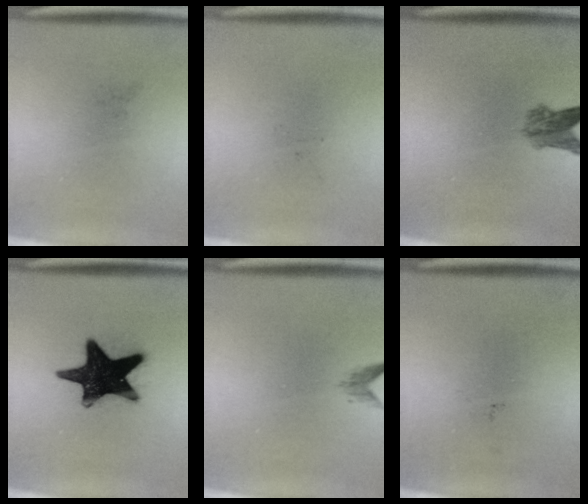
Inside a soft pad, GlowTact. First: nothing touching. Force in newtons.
{"total": 0.0}
{"total": 3.7}
{"total": 17.9}
{"total": 1.1}
{"total": 0.0}